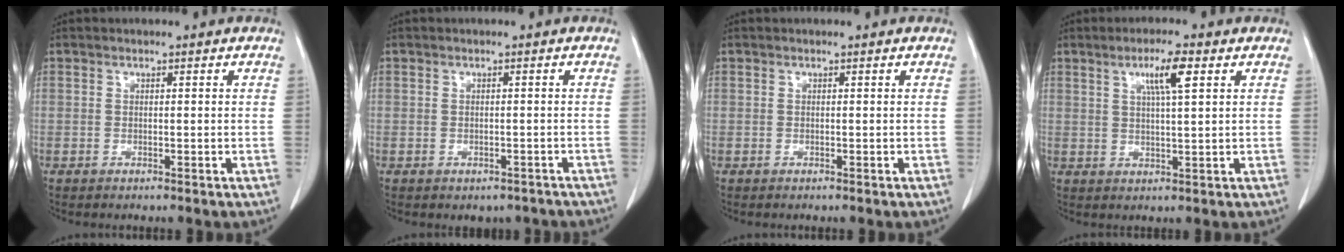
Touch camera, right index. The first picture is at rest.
{"total": 3.4, "force": [-2.7, 2.0, 0.6], "torque": [-0.002, 0.014, -0.029]}
{"total": 0.0}
{"total": 5.4, "force": [2.4, 0.2, 4.8], "torque": [-0.083, 0.003, 0.040]}